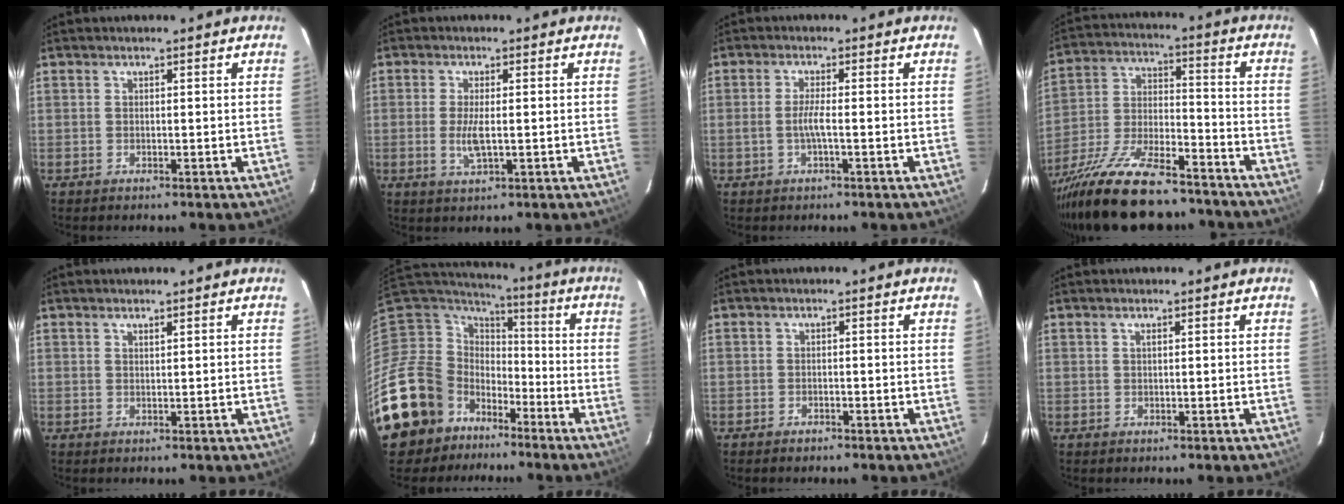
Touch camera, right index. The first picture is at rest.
{"total": 4.1, "force": [-0.5, 1.1, 3.9], "torque": [-0.083, -0.007, -0.009]}
{"total": 2.7, "force": [-0.7, -0.3, 2.6], "torque": [-0.052, -0.001, -0.014]}
{"total": 24.0, "force": [-18.5, 7.2, 13.4], "torque": [-0.264, -0.036, -0.297]}
{"total": 0.6, "force": [0.5, 0.0, 0.3], "torque": [-0.003, 0.001, 0.009]}
{"total": 20.0, "force": [-10.4, 15.2, 7.7], "torque": [-0.199, 0.013, -0.170]}
{"total": 1.3, "force": [-1.2, 0.6, 0.2], "torque": [-0.011, 0.003, -0.021]}
{"total": 0.0}